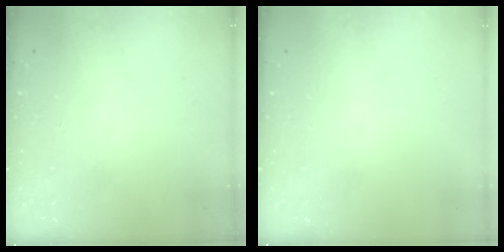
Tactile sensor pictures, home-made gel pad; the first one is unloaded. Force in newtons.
{"total": 0.0}